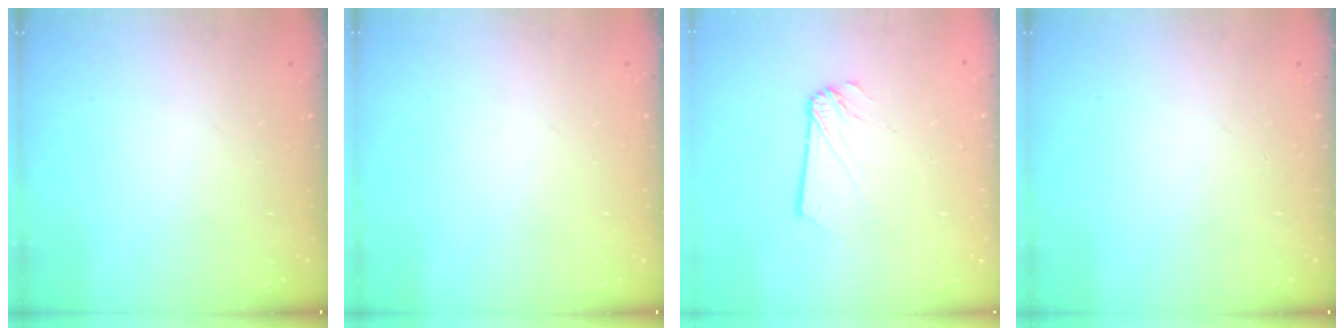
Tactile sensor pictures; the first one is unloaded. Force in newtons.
{"total": 0.0}
{"total": 1.2, "press": 1.2, "slide": 0.1}
{"total": 0.0}